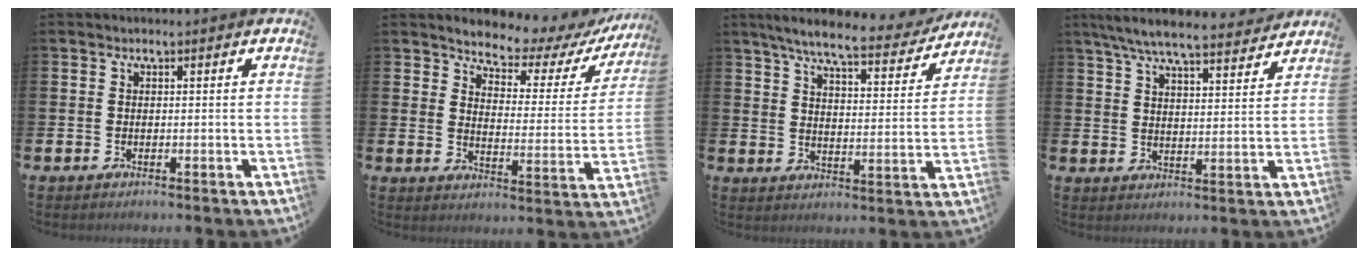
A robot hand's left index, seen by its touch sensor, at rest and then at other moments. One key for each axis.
{"total": 6.1, "fx": 5.7, "fy": 1.7, "fz": 1.3, "tx": -0.038, "ty": -0.052, "tz": 0.090}
{"total": 7.8, "fx": 6.9, "fy": 1.0, "fz": 3.5, "tx": -0.075, "ty": -0.041, "tz": 0.113}
{"total": 7.6, "fx": 7.1, "fy": 1.0, "fz": 2.7, "tx": -0.058, "ty": -0.045, "tz": 0.122}